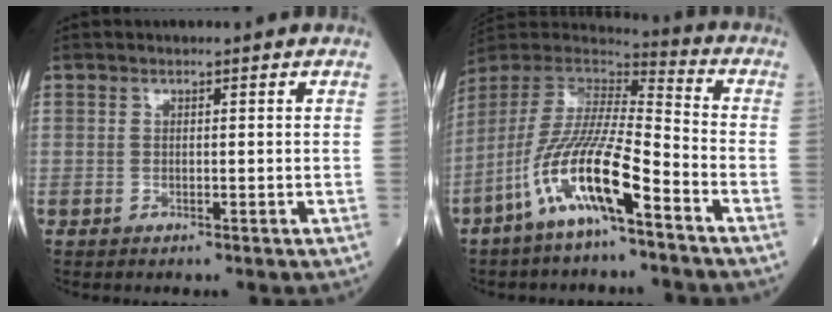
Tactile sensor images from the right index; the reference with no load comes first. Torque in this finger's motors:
{"motor_torque": [1.64, -0.50, 1.05, 0.21]}